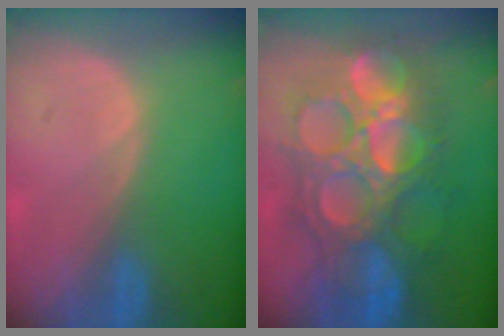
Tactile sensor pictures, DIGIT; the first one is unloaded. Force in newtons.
{"total": 13.6, "press": 13.5, "slide": 1.4}